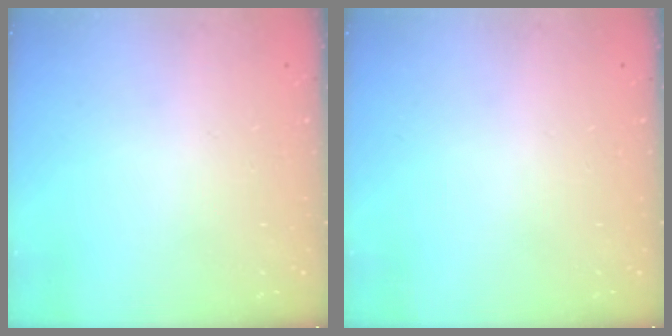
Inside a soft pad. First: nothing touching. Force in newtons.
{"total": 0.0}